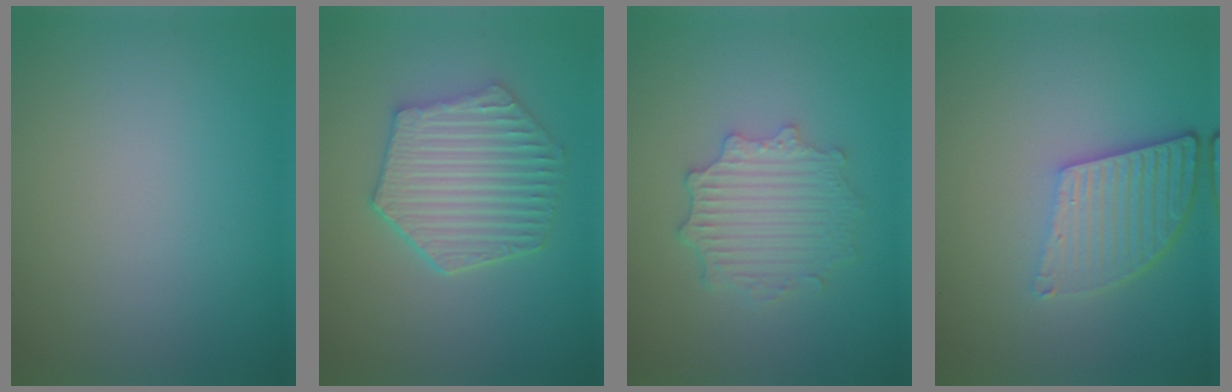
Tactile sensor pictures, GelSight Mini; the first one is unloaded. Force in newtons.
{"total": 6.1, "press": 4.9, "slide": 3.7}
{"total": 4.3, "press": 3.5, "slide": 2.4}
{"total": 5.4, "press": 3.9, "slide": 3.8}